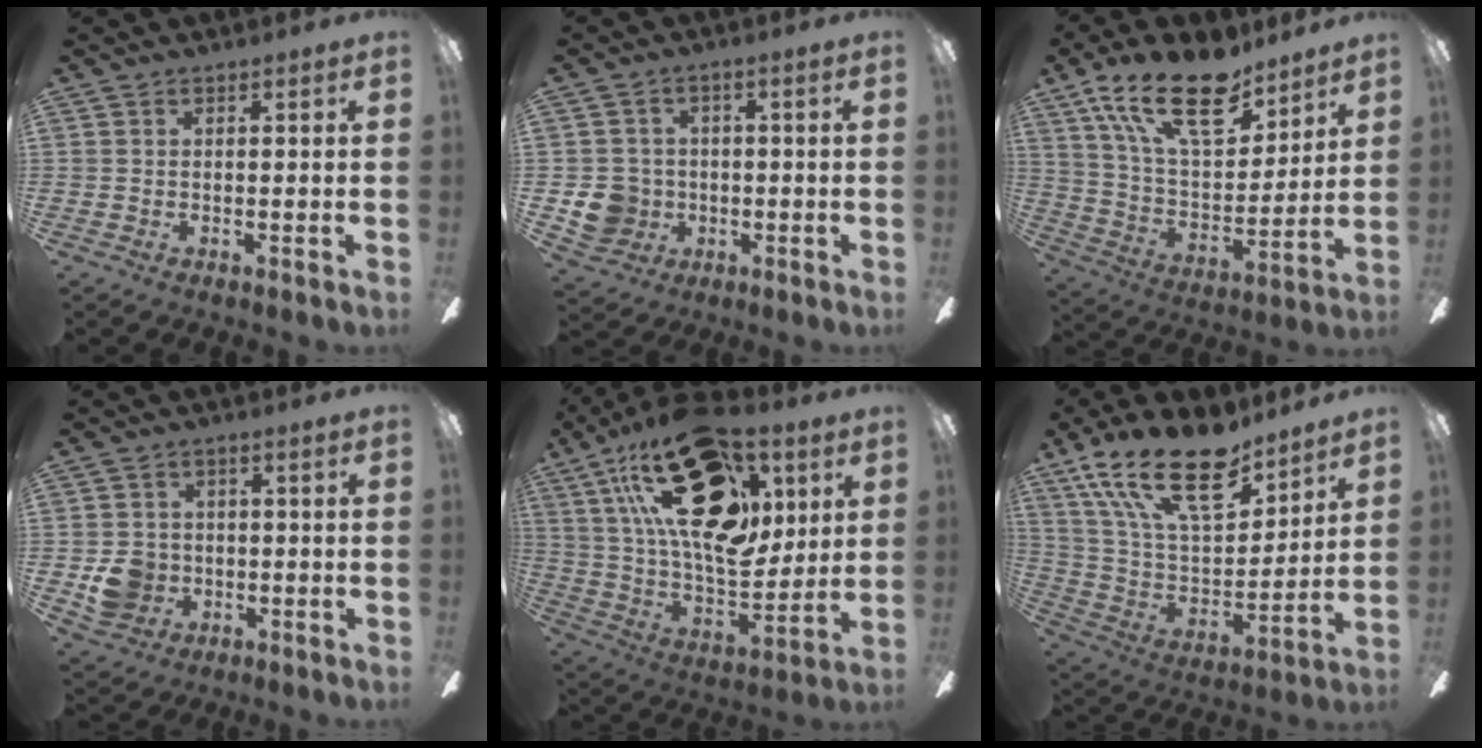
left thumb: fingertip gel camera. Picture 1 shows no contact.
{"total": 7.5, "force": [-1.3, 7.2, 1.8], "torque": [-0.061, 0.012, -0.020]}
{"total": 22.3, "force": [14.6, 10.0, 13.5], "torque": [-0.240, -0.078, 0.257]}
{"total": 7.5, "force": [-1.6, 6.8, 2.7], "torque": [-0.056, 0.015, -0.025]}
{"total": 29.9, "force": [14.5, 15.9, 20.8], "torque": [-0.361, -0.073, 0.255]}
{"total": 23.1, "force": [14.9, 10.2, 14.4], "torque": [-0.276, -0.086, 0.262]}